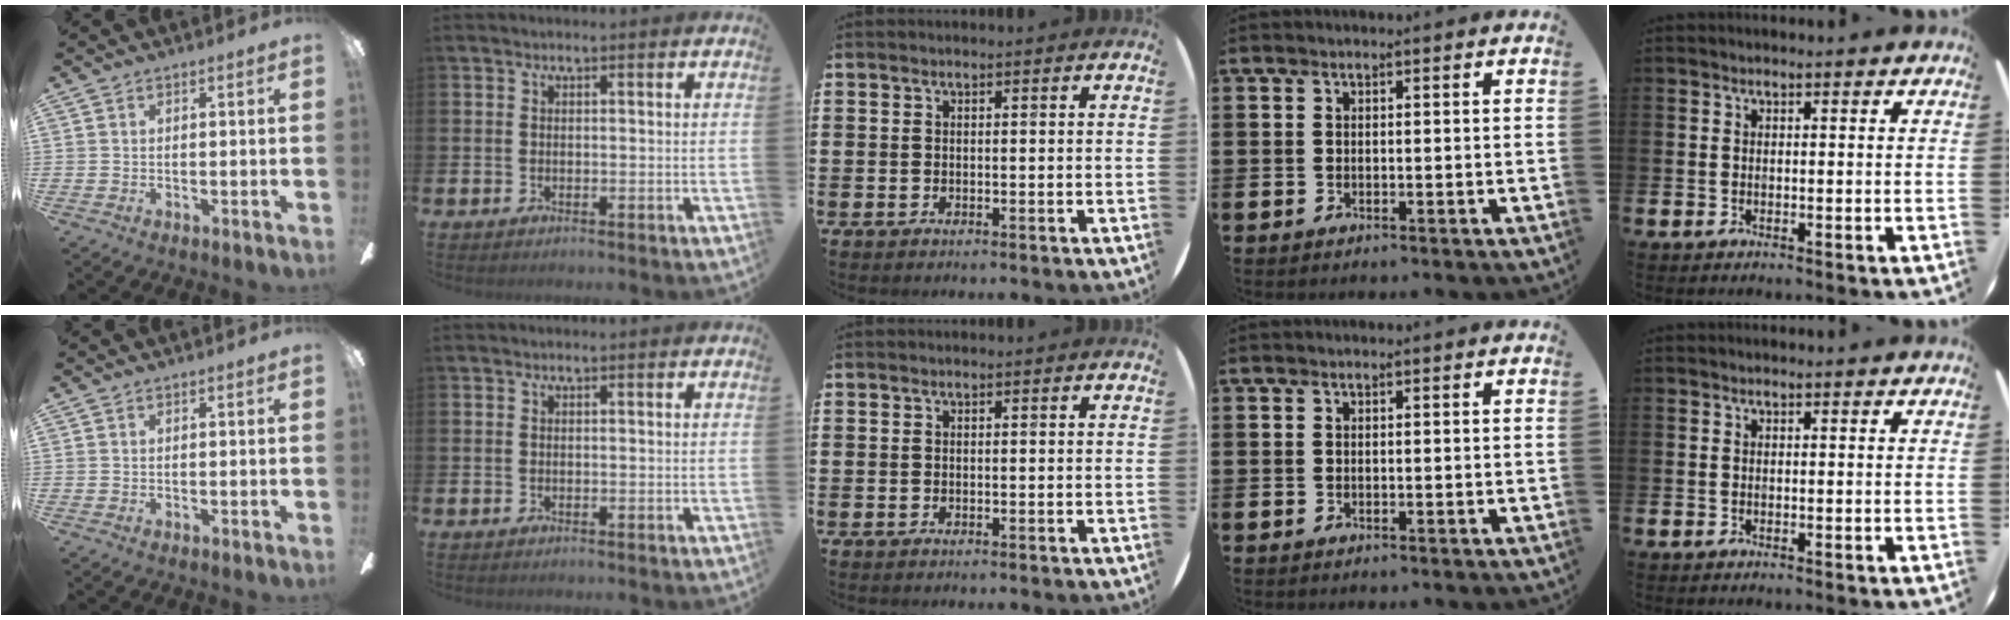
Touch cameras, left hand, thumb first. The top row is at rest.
{}